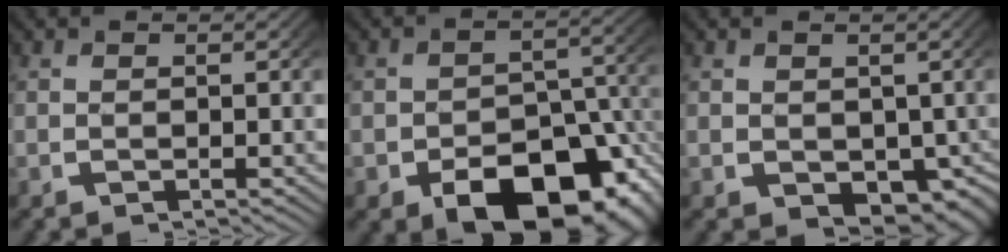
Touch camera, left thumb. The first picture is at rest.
{"total": 11.2, "force": [-4.7, 6.7, 7.7], "torque": [-0.112, -0.041, -0.051]}
{"total": 4.7, "force": [-0.9, 3.4, 3.0], "torque": [-0.044, -0.025, 0.008]}